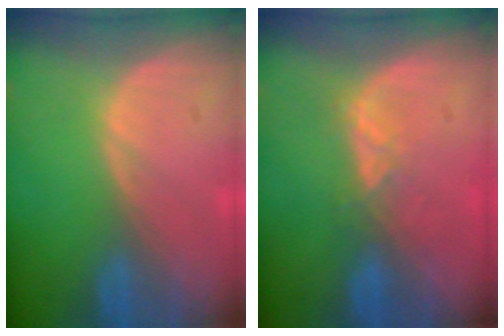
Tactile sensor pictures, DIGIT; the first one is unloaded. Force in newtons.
{"total": 2.6, "press": 2.5, "slide": 0.8}